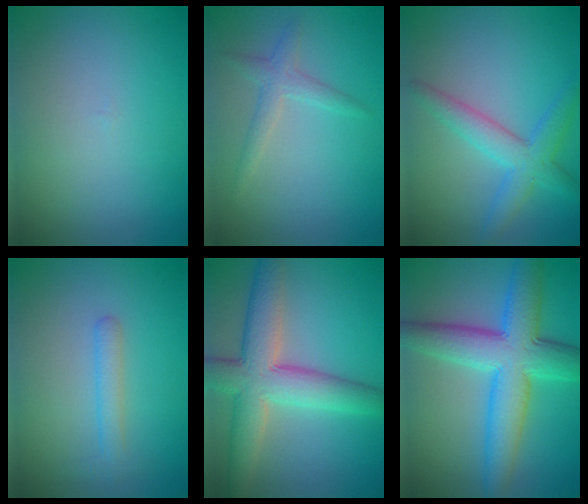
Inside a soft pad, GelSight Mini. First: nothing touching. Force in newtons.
{"total": 1.9, "press": 1.9, "slide": 0.1}
{"total": 4.0, "press": 4.0, "slide": 0.0}
{"total": 1.7, "press": 1.7, "slide": 0.1}
{"total": 7.5, "press": 7.5, "slide": 0.4}
{"total": 8.6, "press": 8.6, "slide": 0.2}